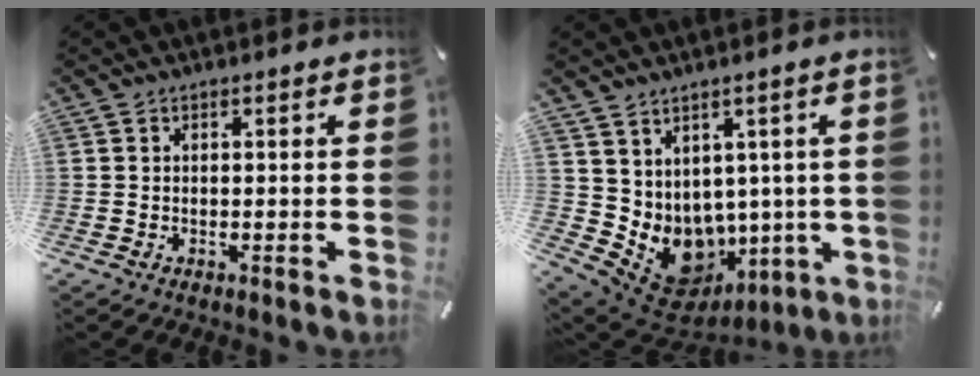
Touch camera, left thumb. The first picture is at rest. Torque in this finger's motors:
{"motor_torque": [0.62, 0.84, 0.37, 0.01, 0.28]}